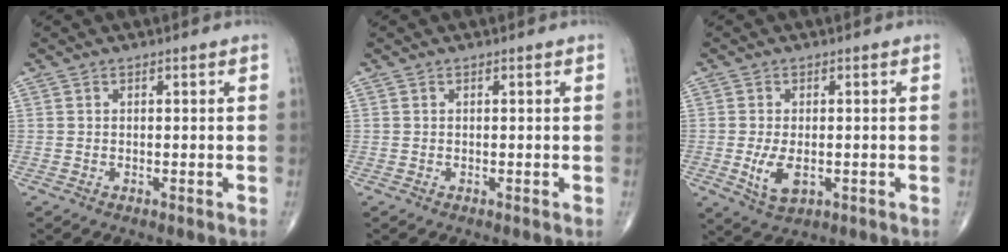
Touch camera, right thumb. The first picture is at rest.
{"total": 0.0}
{"total": 5.4, "force": [-1.0, 2.9, 4.4], "torque": [-0.084, -0.010, -0.011]}